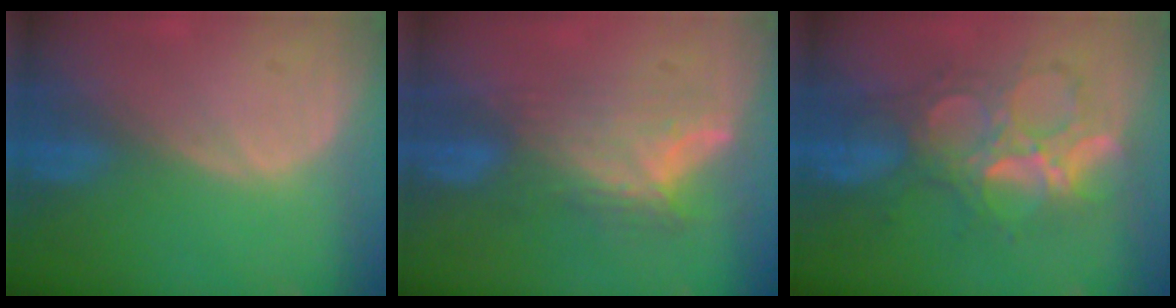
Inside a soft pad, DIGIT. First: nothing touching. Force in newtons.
{"total": 8.1, "press": 6.8, "slide": 4.5}
{"total": 9.0, "press": 8.8, "slide": 1.8}